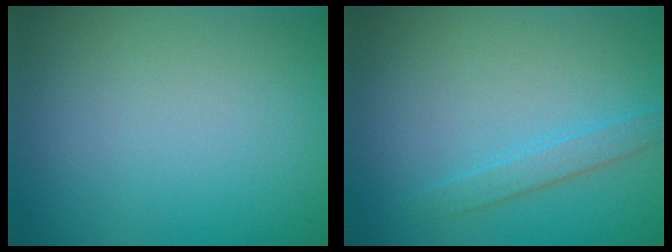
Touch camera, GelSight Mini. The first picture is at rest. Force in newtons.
{"total": 1.7, "press": 1.7, "slide": 0.1}